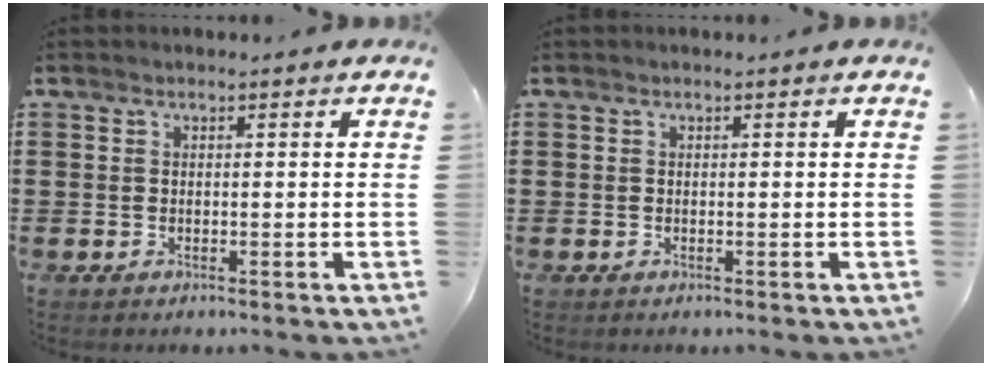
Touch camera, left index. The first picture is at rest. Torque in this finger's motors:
{"motor_torque": [0.00, 0.00, 0.00, 0.00]}